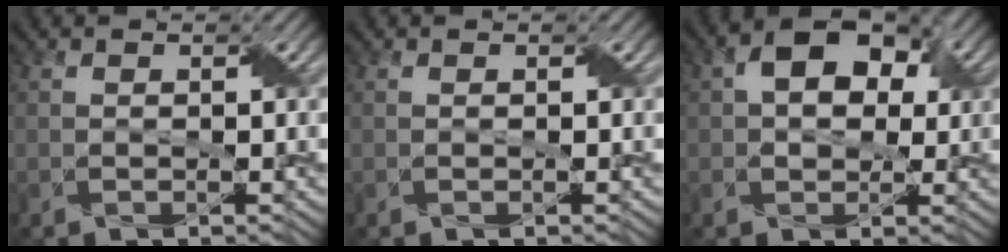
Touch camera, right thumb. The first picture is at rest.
{"total": 0.0}
{"total": 6.7, "force": [1.6, 4.6, 4.7], "torque": [-0.078, 0.009, 0.017]}